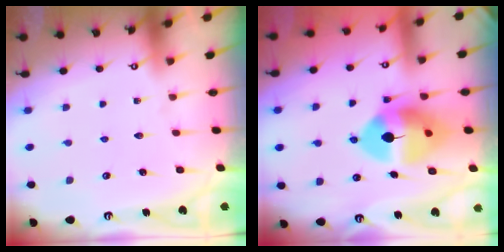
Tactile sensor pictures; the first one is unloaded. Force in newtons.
{"total": 12.1, "press": 11.9, "slide": 2.0}